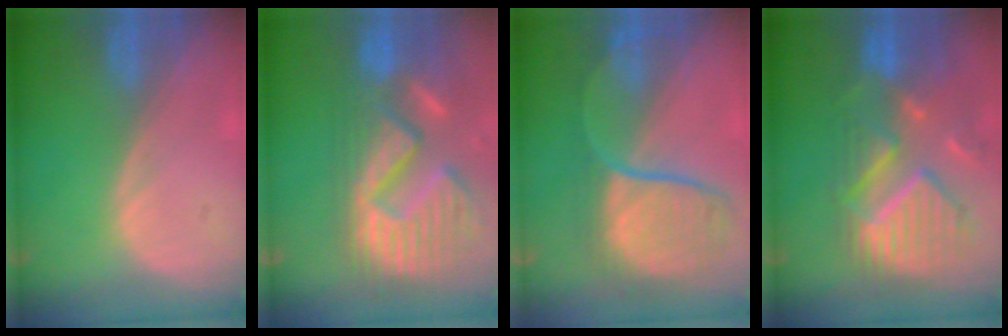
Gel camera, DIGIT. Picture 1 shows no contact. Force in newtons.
{"total": 15.1, "press": 12.6, "slide": 8.3}
{"total": 9.6, "press": 9.0, "slide": 3.3}
{"total": 12.0, "press": 10.5, "slide": 5.8}